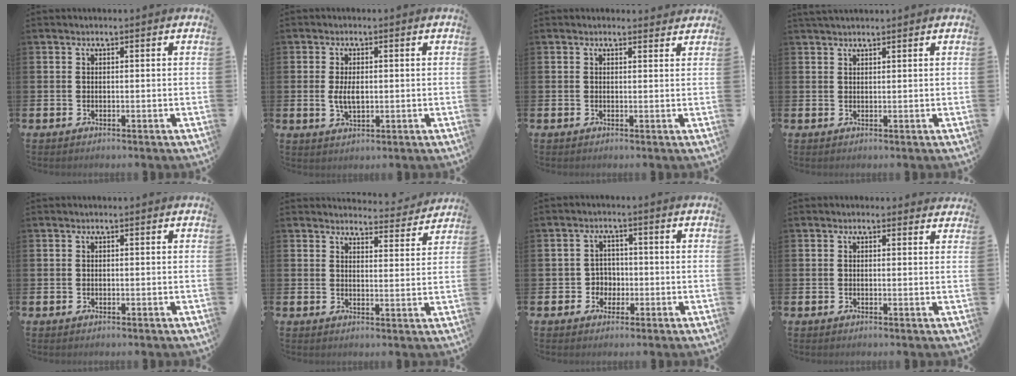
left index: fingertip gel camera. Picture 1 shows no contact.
{"total": 3.3, "force": [0.1, 1.8, 2.8], "torque": [-0.045, 0.002, -0.001]}
{"total": 0.9, "force": [0.8, 0.4, 0.2], "torque": [0.006, 0.002, 0.013]}
{"total": 1.5, "force": [1.4, 0.2, 0.3], "torque": [-0.006, 0.001, 0.026]}
{"total": 0.0}
{"total": 4.0, "force": [3.9, 0.6, 0.2], "torque": [-0.003, -0.031, 0.066]}
{"total": 2.9, "force": [-0.9, 2.7, 0.6], "torque": [-0.019, 0.006, -0.025]}
{"total": 0.6, "force": [0.4, 0.4, 0.2], "torque": [0.005, 0.001, 0.004]}